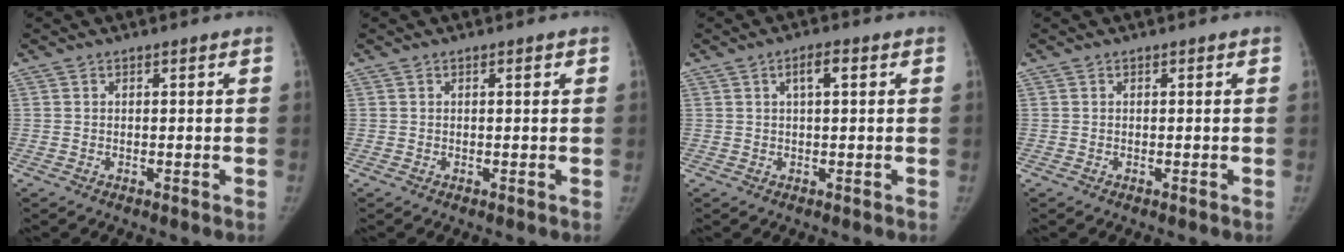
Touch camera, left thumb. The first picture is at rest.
{"total": 0.6, "force": [0.3, 0.1, 0.5], "torque": [-0.008, 0.000, 0.003]}
{"total": 3.0, "force": [1.0, 0.9, 2.7], "torque": [-0.045, 0.009, 0.017]}
{"total": 0.0}